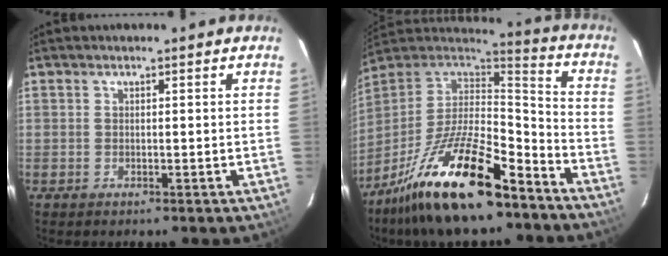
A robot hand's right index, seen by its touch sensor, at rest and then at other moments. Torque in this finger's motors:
{"motor_torque": [1.53, -0.61, 0.65, 0.15]}